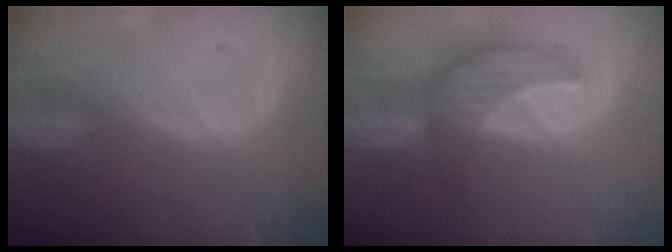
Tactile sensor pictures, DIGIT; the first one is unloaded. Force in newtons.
{"total": 7.8, "press": 7.5, "slide": 2.3}